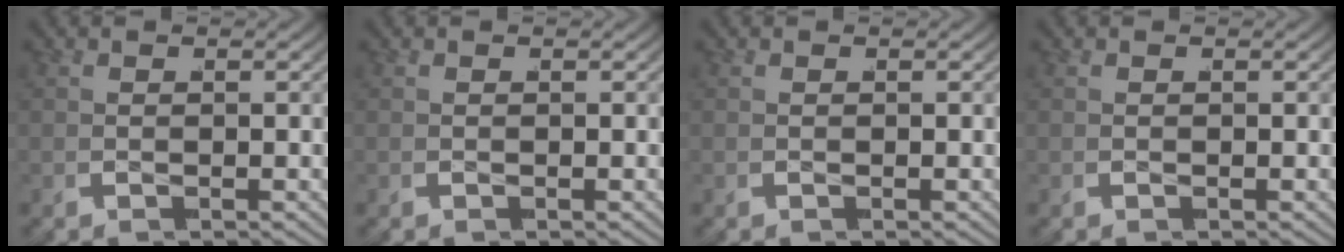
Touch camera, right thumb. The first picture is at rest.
{"total": 0.0}
{"total": 0.0}
{"total": 0.0}